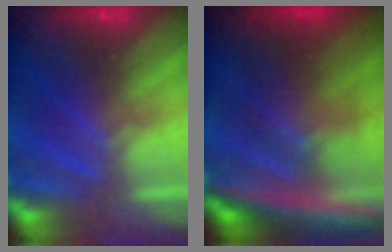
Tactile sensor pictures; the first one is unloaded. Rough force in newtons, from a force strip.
{"total": 5.6}